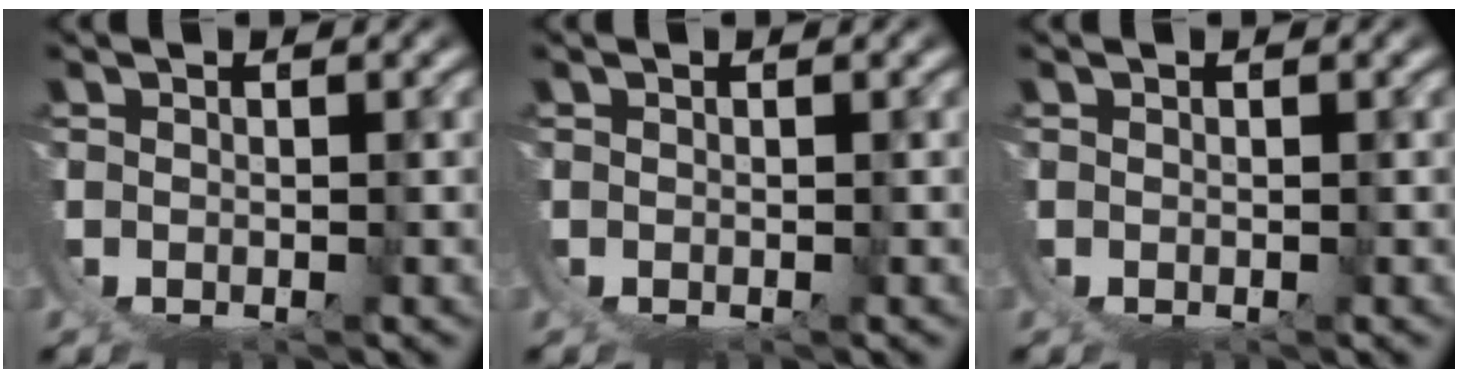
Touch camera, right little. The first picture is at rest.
{"total": 0.0}
{"total": 0.0}